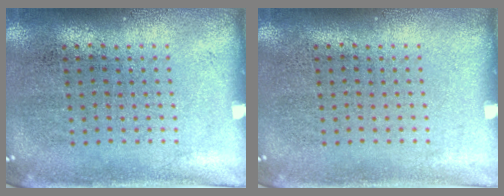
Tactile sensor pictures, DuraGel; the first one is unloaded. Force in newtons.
{"total": 0.0}